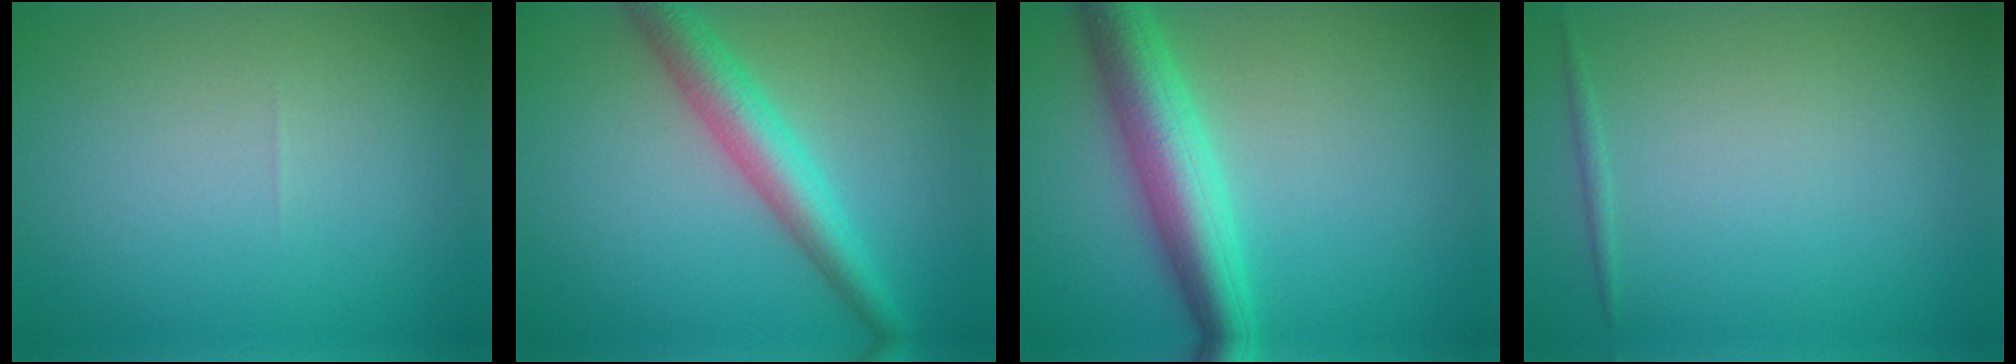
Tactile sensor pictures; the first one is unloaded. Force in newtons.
{"total": 4.5, "press": 4.5, "slide": 0.1}
{"total": 6.1, "press": 6.1, "slide": 0.1}
{"total": 0.6, "press": 0.6, "slide": 0.0}